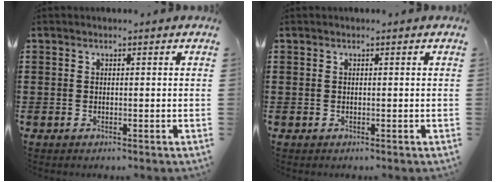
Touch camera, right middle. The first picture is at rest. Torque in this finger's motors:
{"motor_torque": [0.13, -0.02, 0.06, 0.01]}